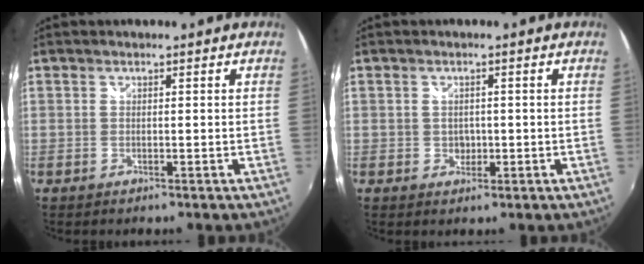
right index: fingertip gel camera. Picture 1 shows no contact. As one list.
[{"total": 2.2, "force": [-0.2, 2.0, 0.9], "torque": [-0.013, 0.001, -0.002]}]